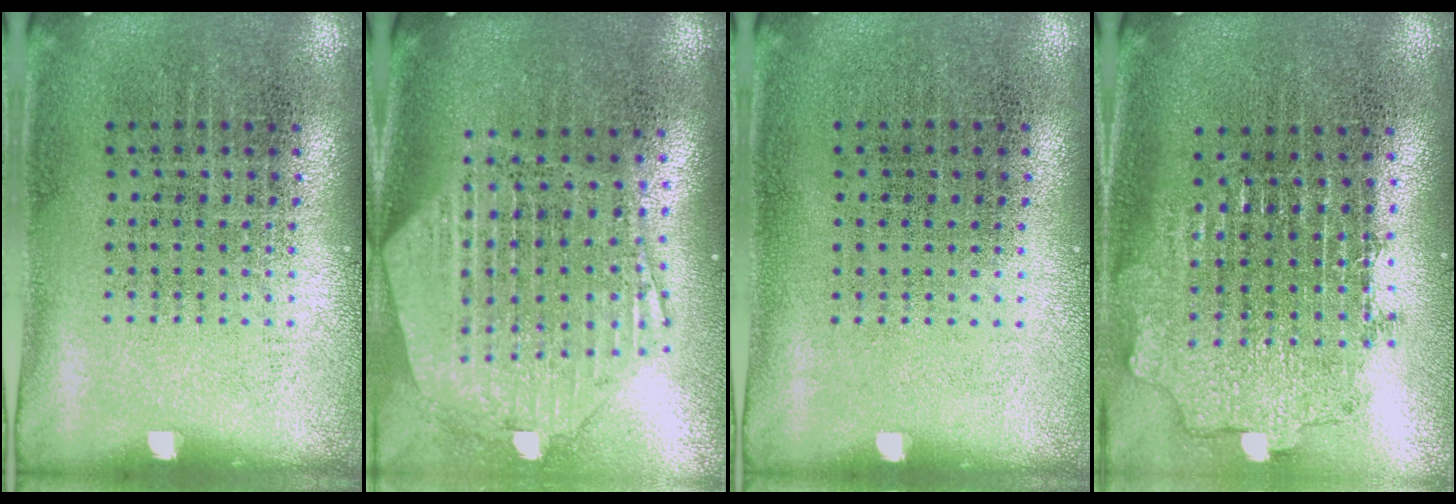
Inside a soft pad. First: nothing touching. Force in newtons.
{"total": 2.8, "press": 2.2, "slide": 1.7}
{"total": 0.0}
{"total": 2.0, "press": 1.5, "slide": 1.3}